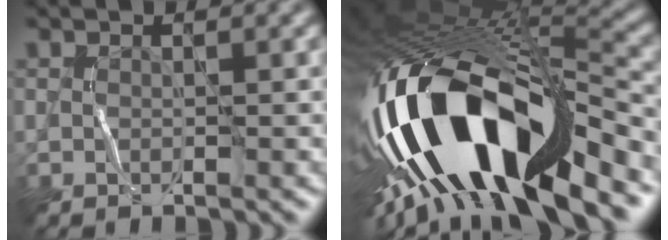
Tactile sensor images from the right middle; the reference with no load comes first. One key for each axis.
{"total": 18.3, "fx": -5.2, "fy": 7.6, "fz": 15.8, "tx": -0.301, "ty": -0.008, "tz": -0.078}